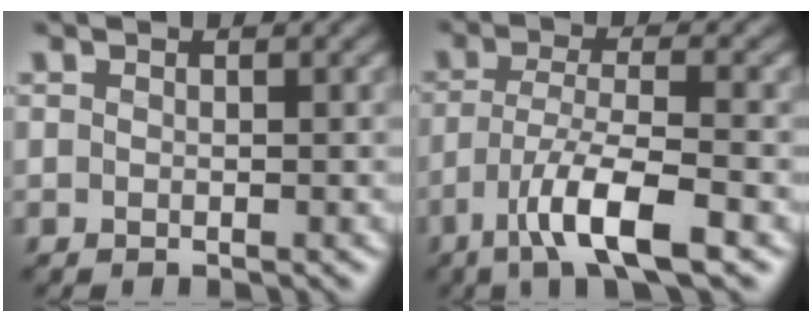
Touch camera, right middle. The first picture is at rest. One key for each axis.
{"total": 6.3, "fx": -3.6, "fy": 1.4, "fz": 5.0, "tx": -0.090, "ty": 0.002, "tz": -0.068}